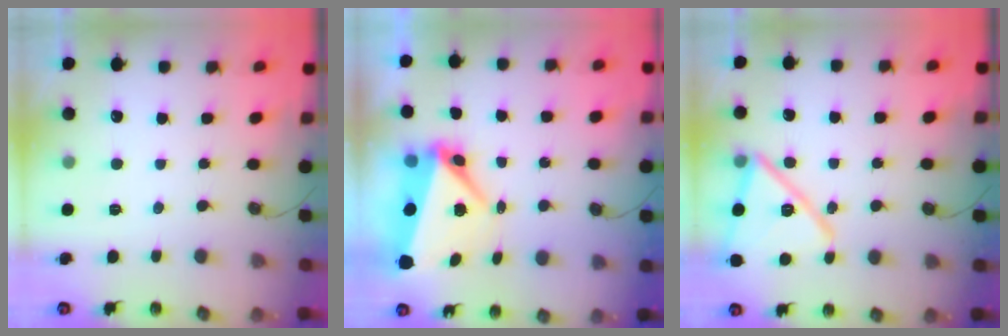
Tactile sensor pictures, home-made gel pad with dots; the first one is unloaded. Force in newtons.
{"total": 7.6, "press": 7.4, "slide": 1.7}
{"total": 16.4, "press": 16.3, "slide": 0.7}